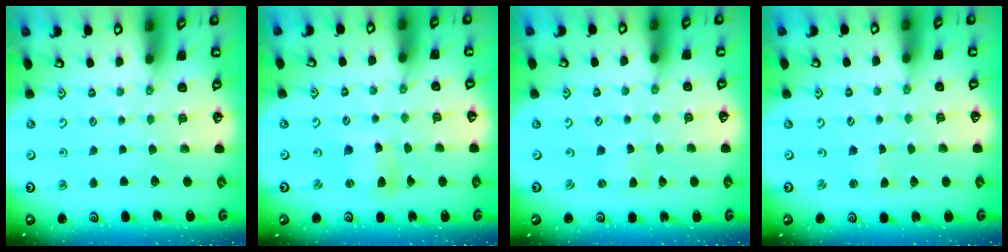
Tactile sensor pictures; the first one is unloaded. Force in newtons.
{"total": 4.0, "press": 4.0, "slide": 0.5}
{"total": 0.5, "press": 0.5, "slide": 0.1}
{"total": 0.0}